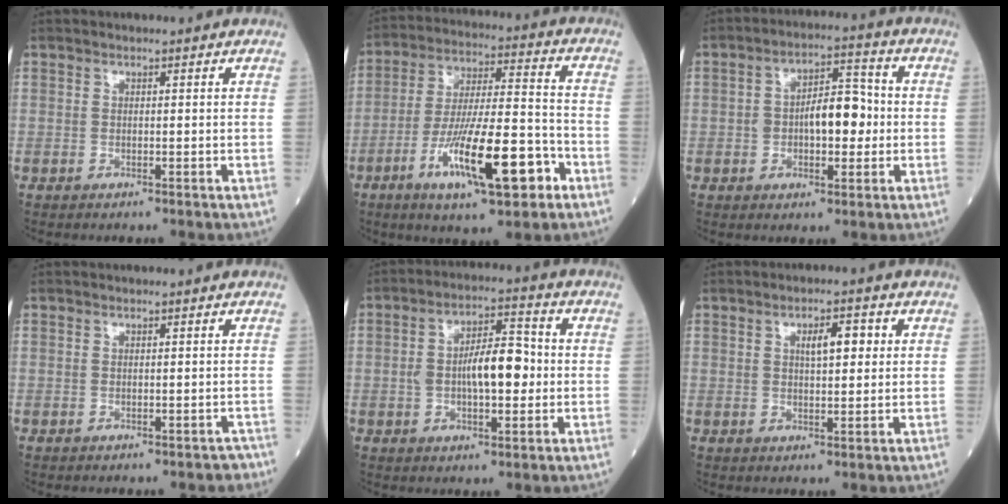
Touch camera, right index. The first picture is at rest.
{"total": 16.3, "force": [-7.2, 2.9, 14.3], "torque": [-0.259, -0.004, -0.116]}
{"total": 8.3, "force": [-0.6, 3.7, 7.4], "torque": [-0.124, 0.025, -0.009]}
{"total": 2.1, "force": [-1.7, 0.9, 0.8], "torque": [-0.003, 0.001, -0.018]}
{"total": 9.1, "force": [-0.5, 3.4, 8.4], "torque": [-0.149, 0.020, -0.009]}
{"total": 4.3, "force": [1.3, 1.4, 3.9], "torque": [-0.066, 0.009, 0.022]}